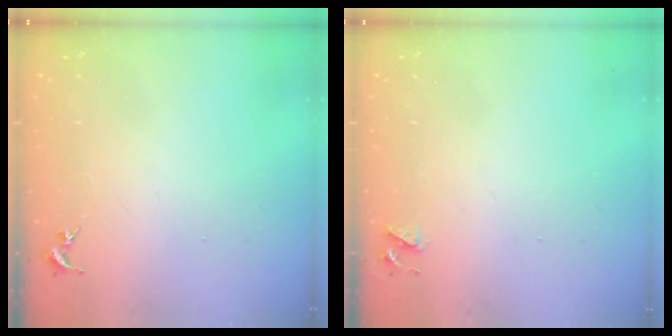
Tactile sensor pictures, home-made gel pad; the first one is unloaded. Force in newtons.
{"total": 4.1, "press": 4.0, "slide": 0.7}